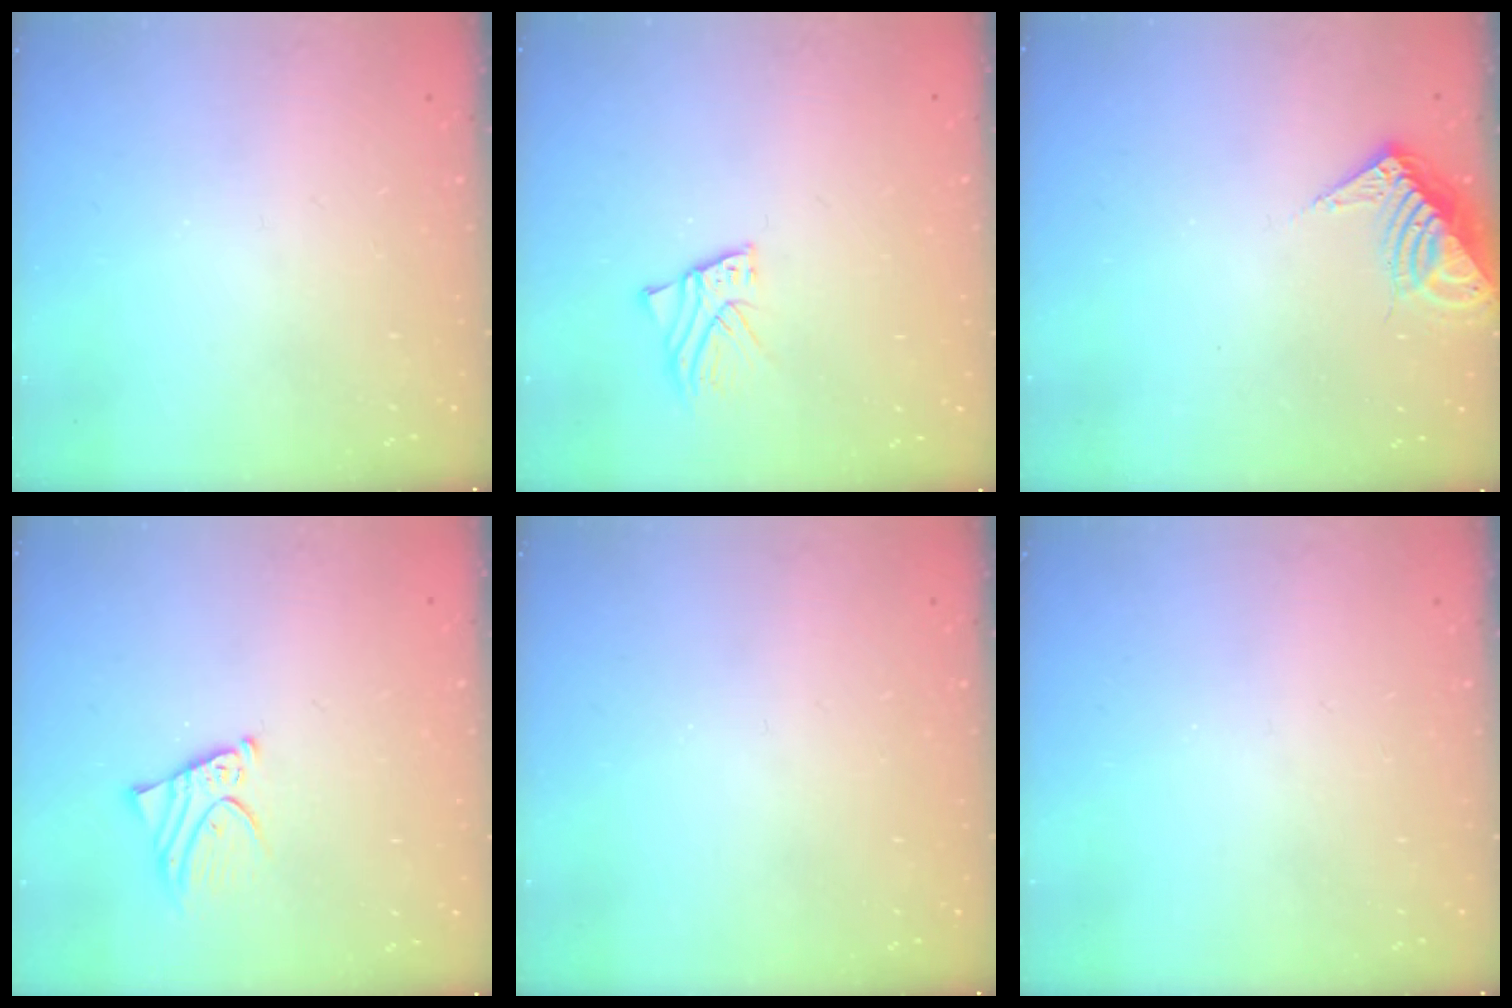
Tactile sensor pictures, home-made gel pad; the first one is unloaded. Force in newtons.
{"total": 2.9, "press": 2.9, "slide": 0.1}
{"total": 7.6, "press": 7.5, "slide": 1.1}
{"total": 3.7, "press": 3.7, "slide": 0.5}
{"total": 0.0}
{"total": 0.0}